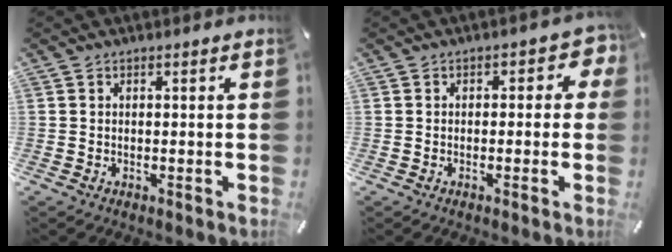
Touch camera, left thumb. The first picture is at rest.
{"total": 3.6, "force": [-0.1, 2.3, 2.8], "torque": [-0.038, 0.008, -0.008]}